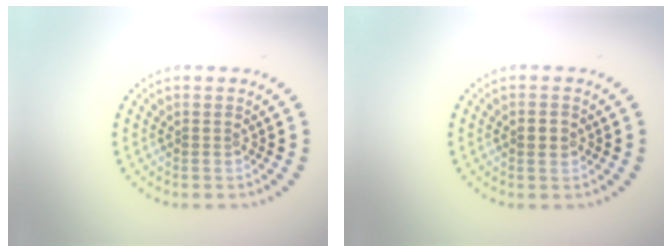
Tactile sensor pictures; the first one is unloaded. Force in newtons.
{"total": 1.9, "press": 1.9, "slide": 0.1}